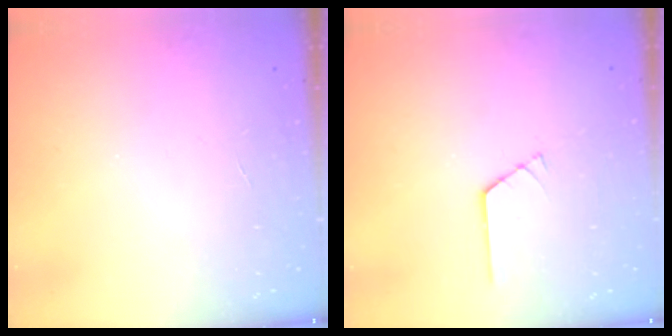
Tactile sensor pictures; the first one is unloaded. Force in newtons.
{"total": 0.7, "press": 0.6, "slide": 0.1}